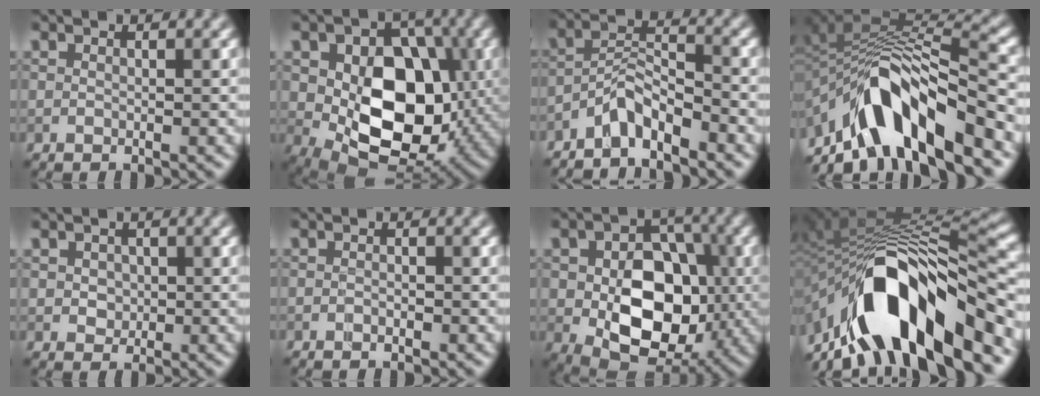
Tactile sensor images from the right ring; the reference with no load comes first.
{"total": 10.9, "force": [-0.1, 7.3, 8.1], "torque": [-0.134, -0.016, -0.002]}
{"total": 3.7, "force": [-3.2, 0.6, 1.7], "torque": [-0.033, 0.013, -0.069]}
{"total": 10.6, "force": [-6.7, 3.4, 7.4], "torque": [-0.110, 0.012, -0.120]}
{"total": 1.4, "force": [0.1, 1.3, 0.6], "torque": [-0.017, -0.004, 0.006]}
{"total": 0.7, "force": [-0.6, 0.1, 0.4], "torque": [-0.008, -0.001, -0.013]}
{"total": 9.8, "force": [-1.3, 6.6, 7.1], "torque": [-0.118, -0.004, -0.024]}
{"total": 13.4, "force": [-7.2, 5.0, 10.2], "torque": [-0.160, 0.011, -0.125]}